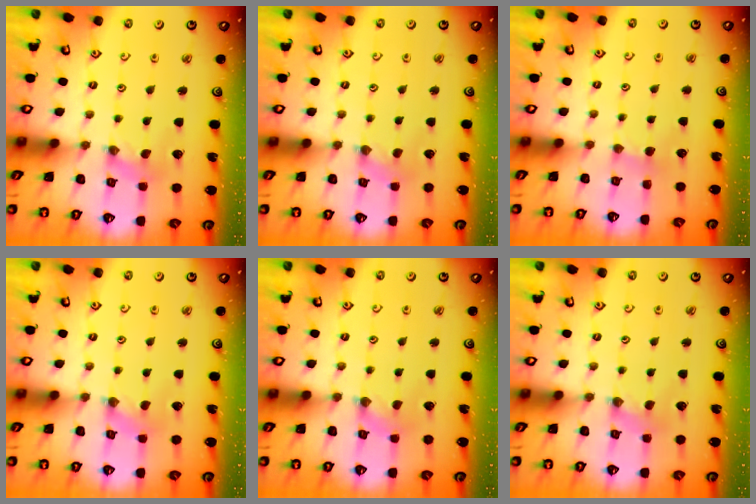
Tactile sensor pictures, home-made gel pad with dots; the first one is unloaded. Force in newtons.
{"total": 0.6, "press": 0.6, "slide": 0.1}
{"total": 2.8, "press": 2.7, "slide": 0.4}
{"total": 0.0}
{"total": 0.6, "press": 0.6, "slide": 0.2}
{"total": 2.1, "press": 2.1, "slide": 0.3}